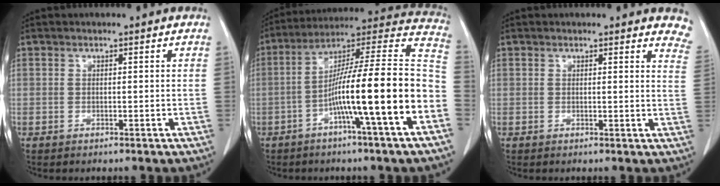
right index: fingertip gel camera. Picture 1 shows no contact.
{"total": 20.1, "force": [-6.1, -0.6, 19.1], "torque": [-0.261, 0.020, -0.106]}
{"total": 6.5, "force": [6.2, 1.7, 1.2], "torque": [0.016, -0.020, 0.031]}